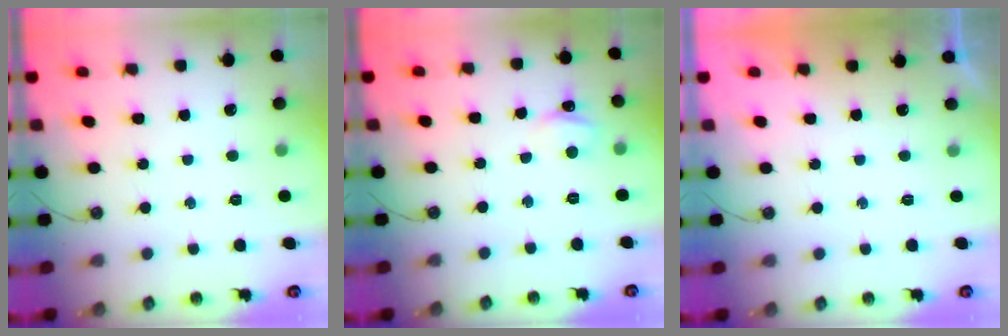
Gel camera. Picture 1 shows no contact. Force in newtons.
{"total": 2.5, "press": 2.5, "slide": 0.4}
{"total": 0.0}